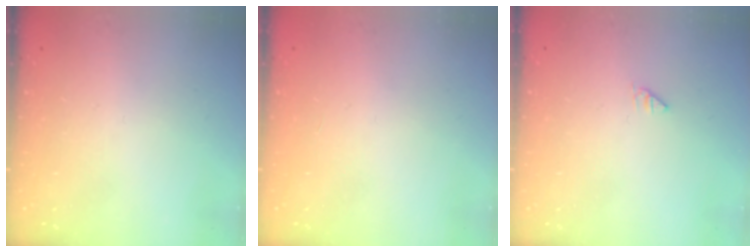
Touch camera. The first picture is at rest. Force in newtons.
{"total": 0.0}
{"total": 0.0}